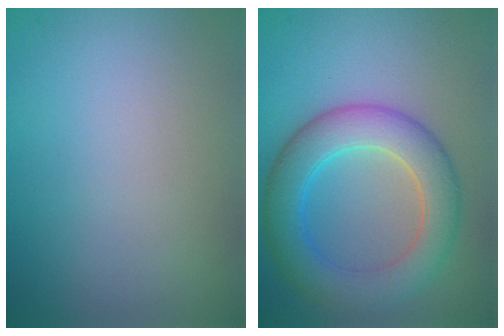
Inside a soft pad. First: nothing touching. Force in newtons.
{"total": 6.5, "press": 6.5, "slide": 0.4}